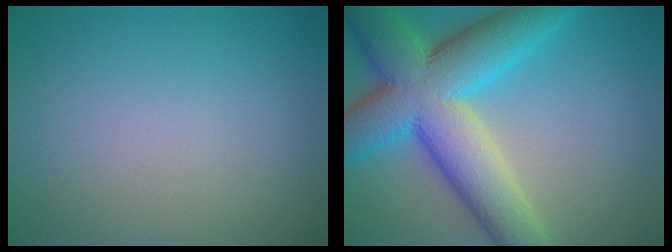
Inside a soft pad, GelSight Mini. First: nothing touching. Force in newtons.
{"total": 10.7, "press": 10.7, "slide": 0.8}